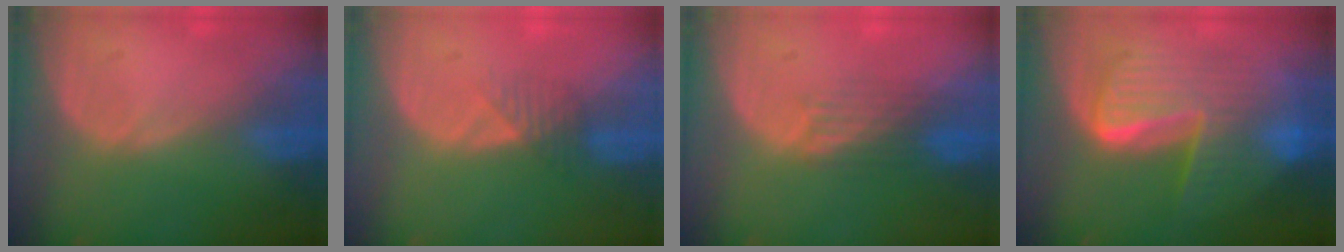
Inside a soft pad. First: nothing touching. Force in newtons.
{"total": 2.3, "press": 2.1, "slide": 1.0}
{"total": 3.8, "press": 3.1, "slide": 2.2}
{"total": 10.4, "press": 10.4, "slide": 0.9}